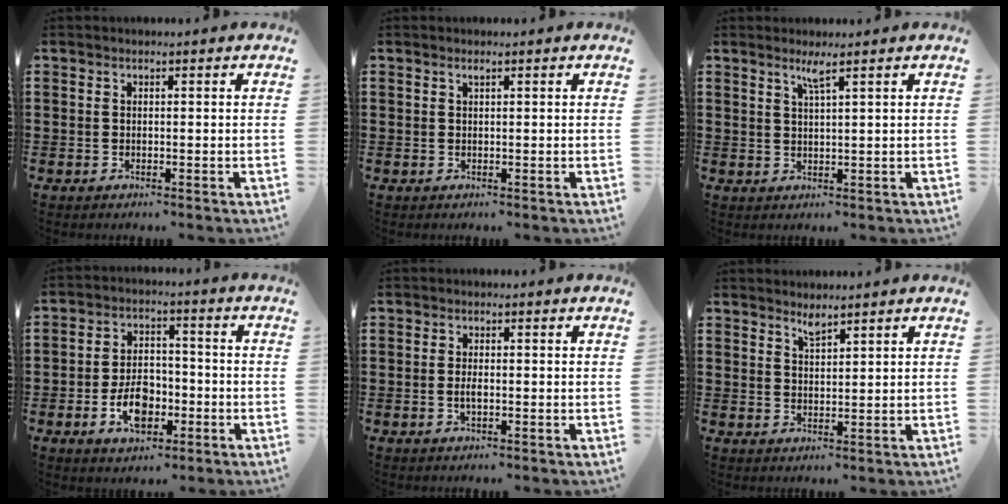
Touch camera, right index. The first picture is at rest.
{"total": 0.5, "force": [0.3, 0.0, 0.4], "torque": [-0.009, 0.000, 0.006]}
{"total": 2.2, "force": [1.5, -0.3, 1.6], "torque": [-0.033, -0.003, 0.026]}
{"total": 7.0, "force": [-2.5, 4.2, 5.0], "torque": [-0.083, 0.002, -0.047]}
{"total": 1.6, "force": [-0.3, 0.5, 1.5], "torque": [-0.028, 0.001, -0.006]}
{"total": 1.9, "force": [1.8, 0.2, 0.6], "torque": [-0.015, 0.001, 0.033]}